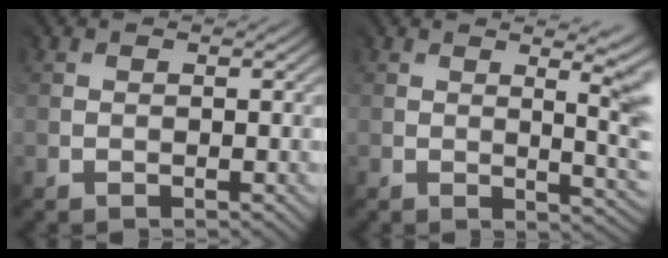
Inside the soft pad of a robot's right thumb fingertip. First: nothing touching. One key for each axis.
{"total": 7.0, "fx": 0.4, "fy": 2.7, "fz": 6.5, "tx": -0.054, "ty": 0.015, "tz": 0.003}